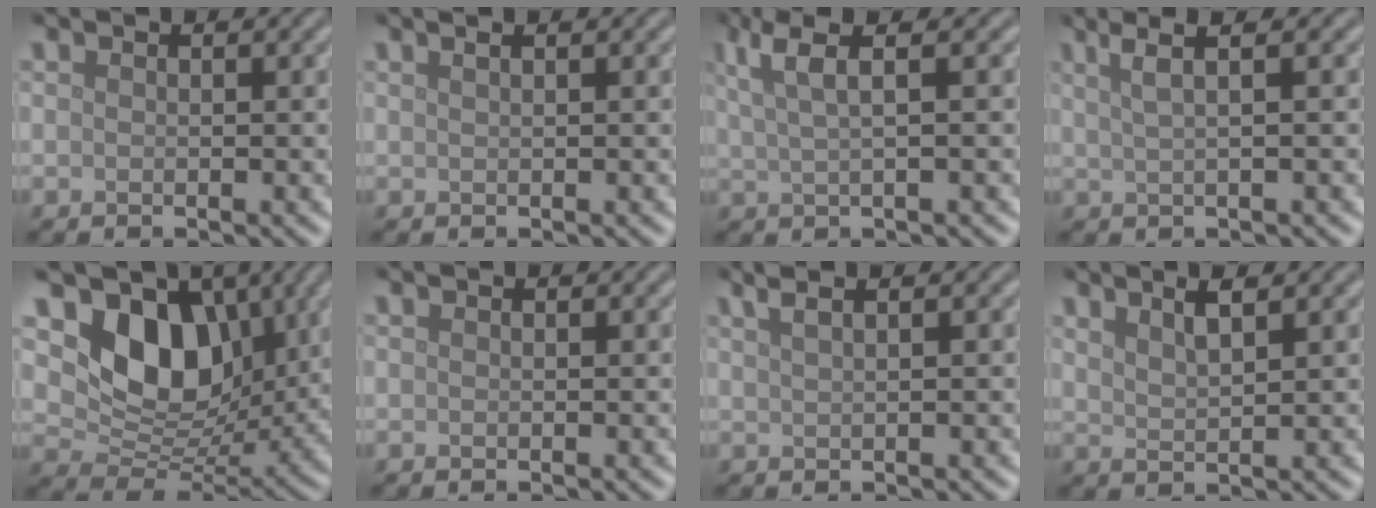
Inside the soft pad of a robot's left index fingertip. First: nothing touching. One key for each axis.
{"total": 1.6, "fx": 1.0, "fy": 0.7, "fz": 1.0, "tx": -0.003, "ty": 0.001, "tz": -0.002}
{"total": 4.1, "fx": 2.1, "fy": 0.9, "fz": 3.5, "tx": -0.062, "ty": 0.011, "tz": 0.038}
{"total": 3.4, "fx": 1.8, "fy": 0.9, "fz": 2.7, "tx": -0.036, "ty": 0.011, "tz": 0.013}
{"total": 8.6, "fx": 2.9, "fy": 6.1, "fz": 5.3, "tx": -0.081, "ty": -0.017, "tz": 0.047}
{"total": 0.0}
{"total": 4.0, "fx": 2.5, "fy": 1.8, "fz": 2.6, "tx": -0.021, "ty": 0.028, "tz": 0.013}
{"total": 2.6, "fx": 1.7, "fy": 0.6, "fz": 1.9, "tx": -0.027, "ty": 0.009, "tz": 0.028}